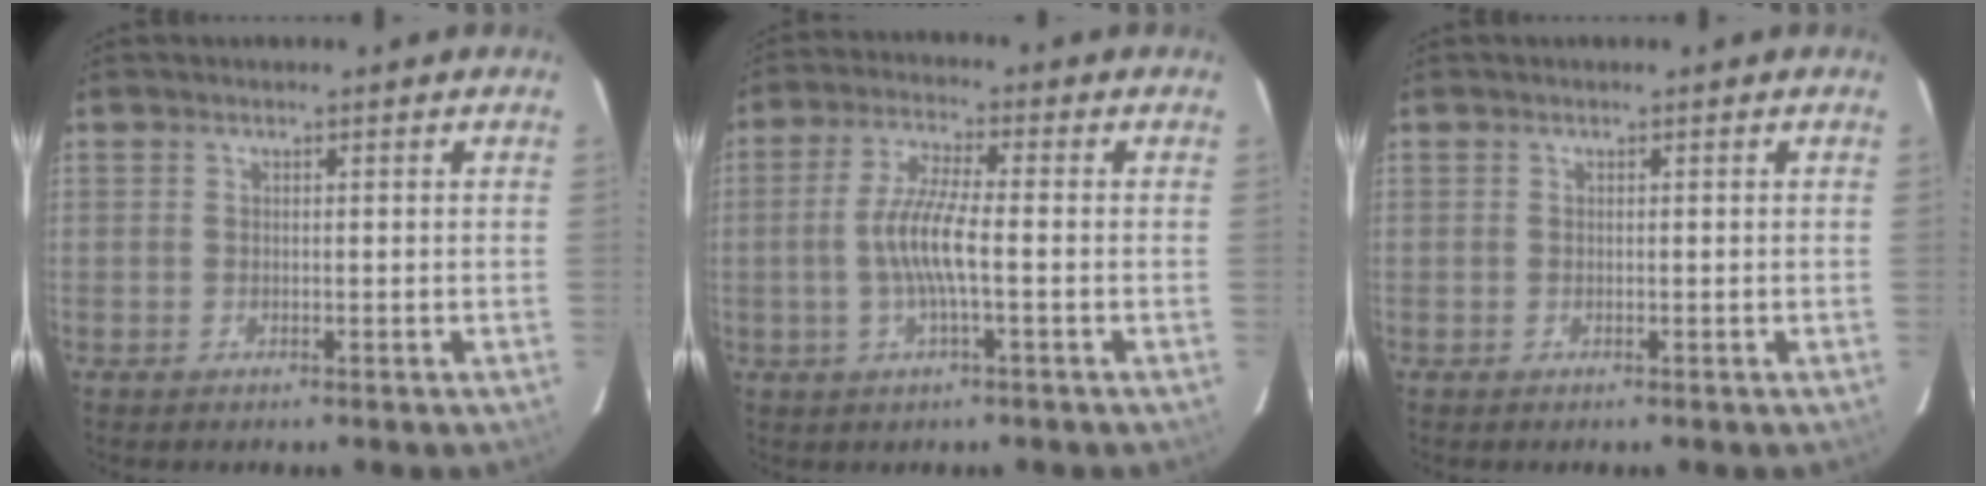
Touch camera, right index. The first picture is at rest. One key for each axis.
{"total": 7.7, "fx": -1.5, "fy": 0.7, "fz": 7.5, "tx": -0.153, "ty": 0.001, "tz": -0.029}
{"total": 0.0}